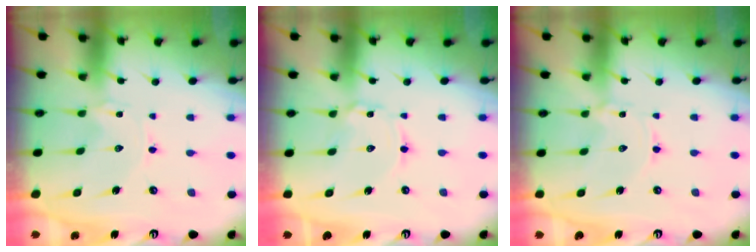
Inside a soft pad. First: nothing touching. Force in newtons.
{"total": 1.7, "press": 1.7, "slide": 0.1}
{"total": 0.9, "press": 0.9, "slide": 0.1}